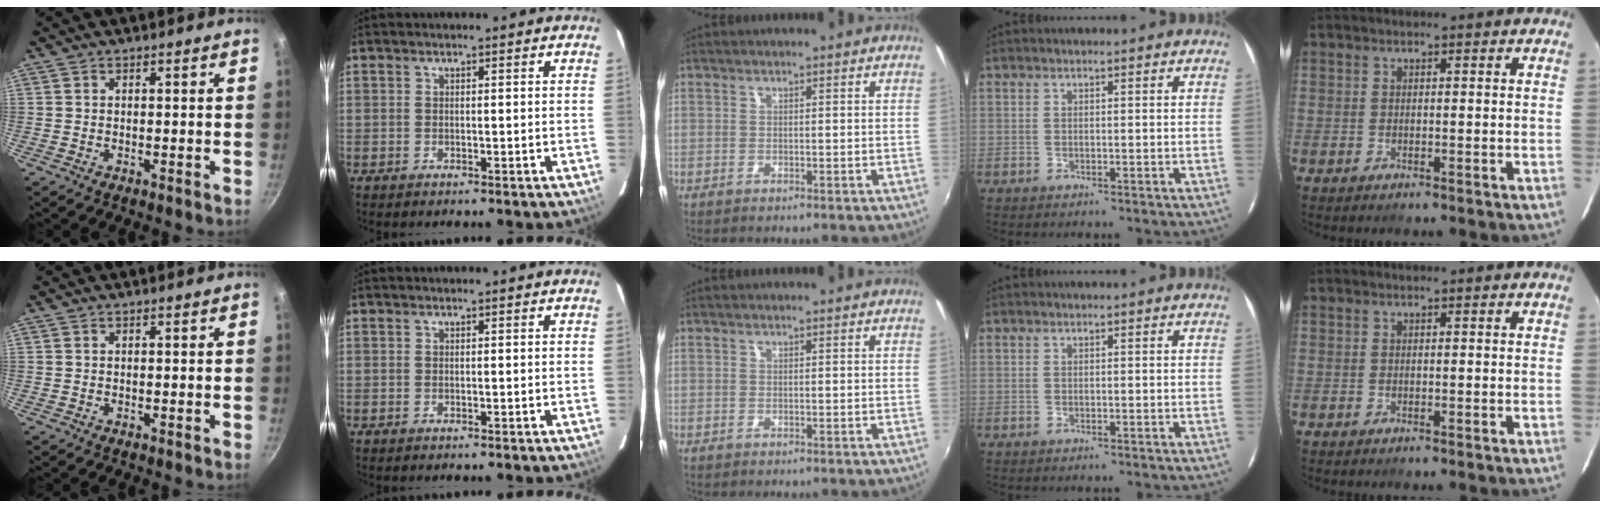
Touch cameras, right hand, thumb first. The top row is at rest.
{}